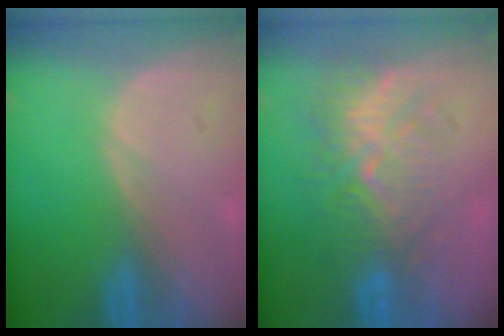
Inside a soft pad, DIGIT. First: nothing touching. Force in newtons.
{"total": 9.5, "press": 8.6, "slide": 3.9}